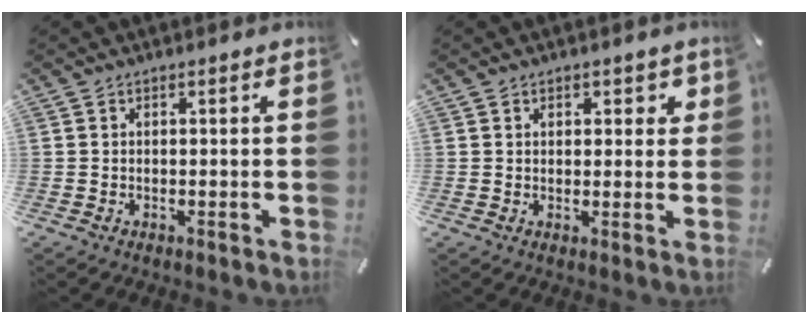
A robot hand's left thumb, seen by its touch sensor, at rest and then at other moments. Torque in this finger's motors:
{"motor_torque": [-0.02, 0.04, 0.03, 0.10, -0.03]}